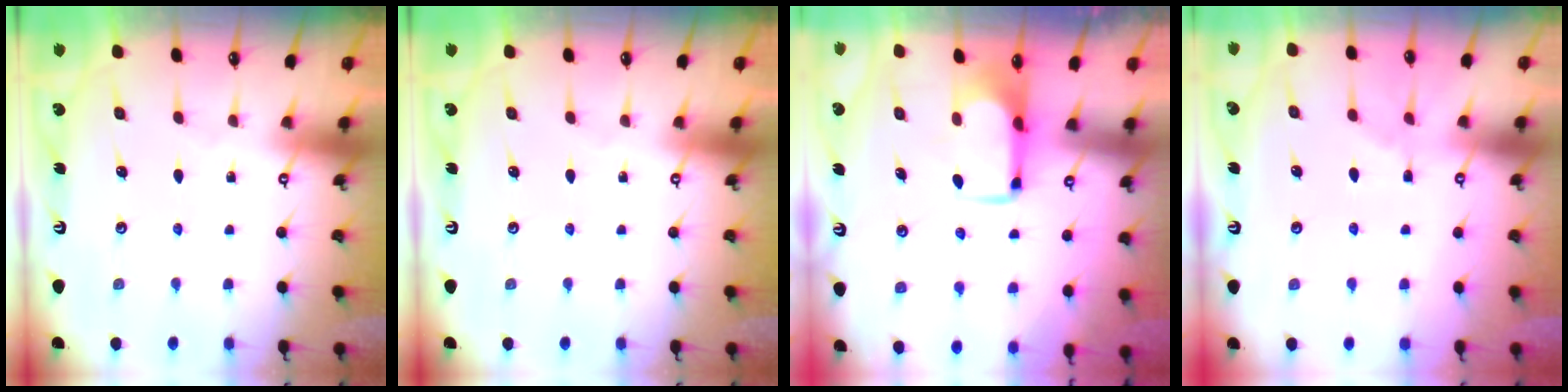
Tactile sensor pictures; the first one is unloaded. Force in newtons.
{"total": 0.0}
{"total": 2.0, "press": 2.0, "slide": 0.4}
{"total": 1.2, "press": 0.5, "slide": 1.1}